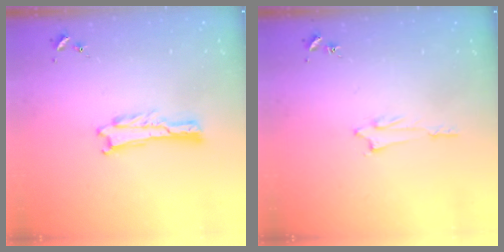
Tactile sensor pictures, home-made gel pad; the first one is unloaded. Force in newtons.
{"total": 1.2, "press": 1.2, "slide": 0.1}